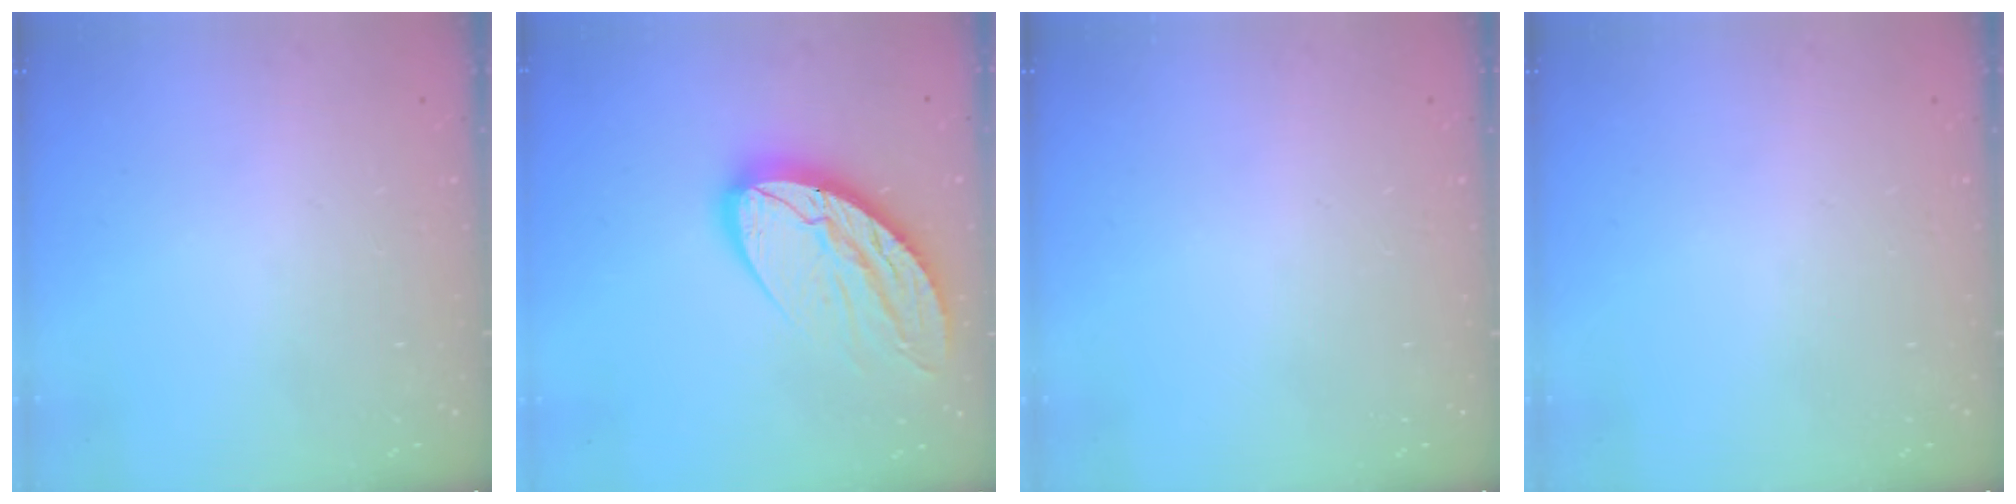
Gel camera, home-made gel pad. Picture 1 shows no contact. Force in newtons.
{"total": 14.1, "press": 14.1, "slide": 1.0}
{"total": 0.0}
{"total": 0.0}